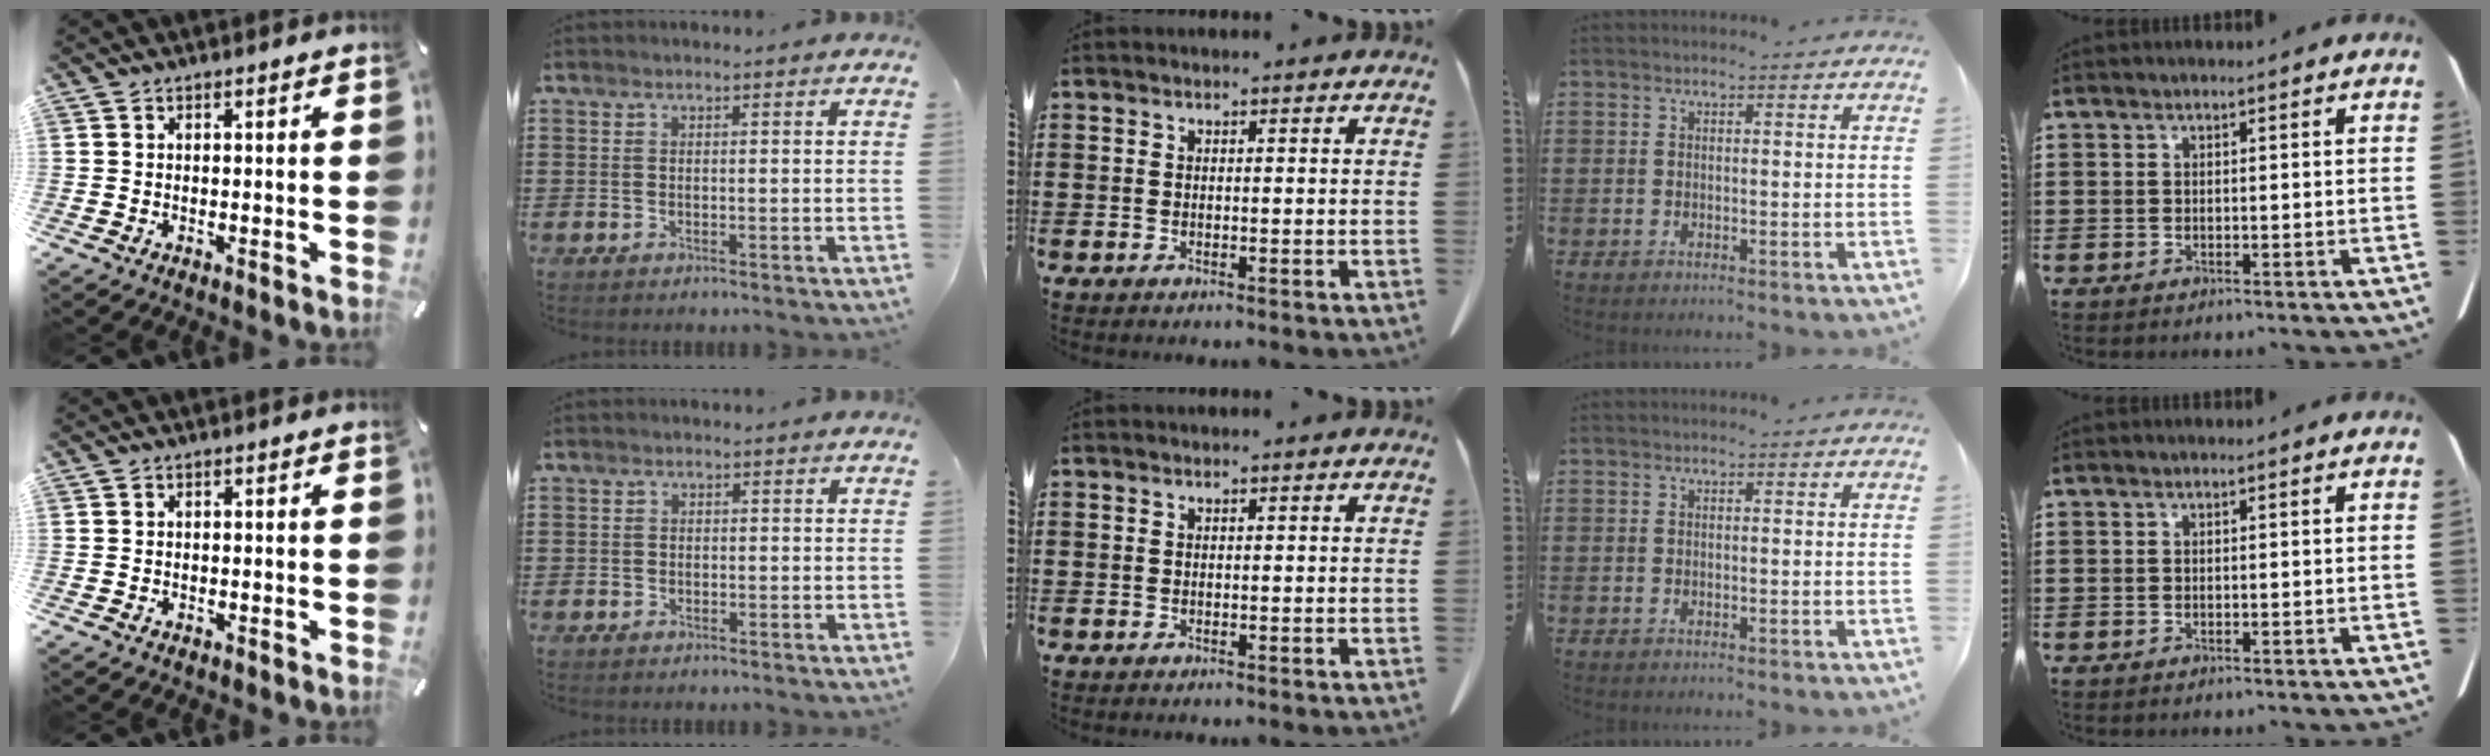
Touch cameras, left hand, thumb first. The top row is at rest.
{"thumb": {"total": 0.5, "force": [-0.3, 0.4, 0.2], "torque": [-0.002, 0.003, -0.008]}, "index": {"total": 0.7, "force": [-0.3, 0.7, 0.1], "torque": [-0.004, 0.002, -0.007]}}